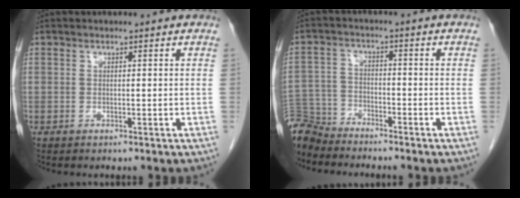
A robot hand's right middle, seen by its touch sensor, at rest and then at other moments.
{"total": 6.4, "force": [-6.3, 1.1, 0.0], "torque": [-0.002, -0.006, -0.125]}